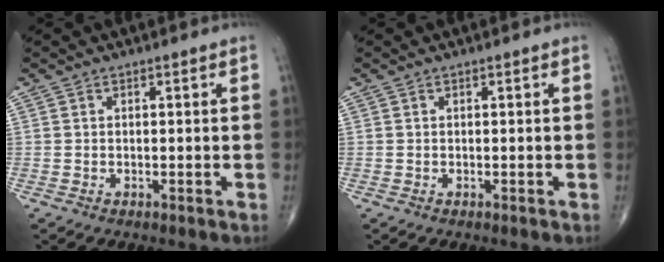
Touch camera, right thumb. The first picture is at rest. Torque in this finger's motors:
{"motor_torque": [0.12, 0.13, -0.10, 0.04, 0.02]}